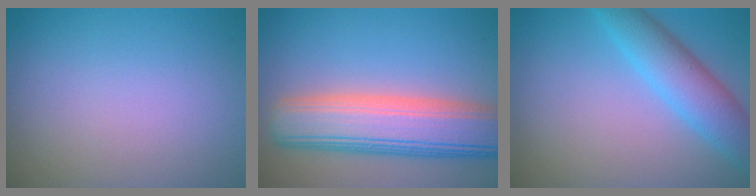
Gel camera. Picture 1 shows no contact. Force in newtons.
{"total": 9.2, "press": 9.1, "slide": 0.7}
{"total": 4.9, "press": 4.9, "slide": 0.2}